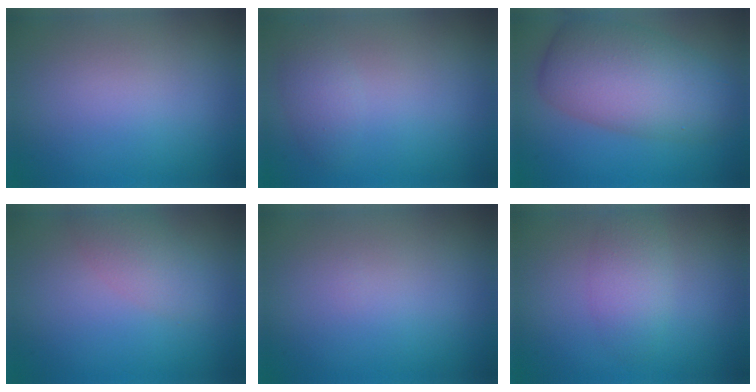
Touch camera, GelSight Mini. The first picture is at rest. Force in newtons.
{"total": 1.7, "press": 1.7, "slide": 0.1}
{"total": 8.3, "press": 8.3, "slide": 0.3}
{"total": 2.7, "press": 2.7, "slide": 0.1}
{"total": 0.0}
{"total": 2.7, "press": 2.7, "slide": 0.1}